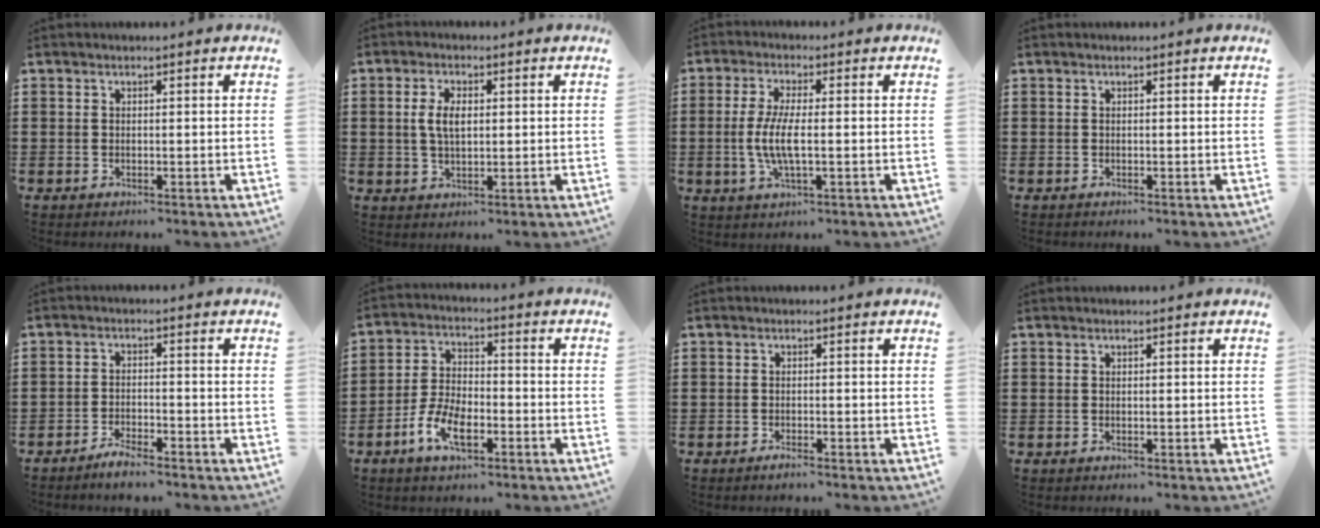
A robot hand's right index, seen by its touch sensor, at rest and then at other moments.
{"total": 4.3, "force": [0.4, 2.0, 3.8], "torque": [-0.076, 0.008, 0.004]}
{"total": 6.0, "force": [-0.8, 1.7, 5.7], "torque": [-0.129, -0.005, -0.024]}
{"total": 0.0}
{"total": 2.8, "force": [-2.8, 0.1, 0.7], "torque": [-0.016, 0.003, -0.055]}
{"total": 7.2, "force": [-3.6, 3.3, 5.3], "torque": [-0.129, -0.003, -0.074]}
{"total": 1.1, "force": [-1.0, 0.1, 0.5], "torque": [-0.011, -0.006, -0.018]}
{"total": 0.0}